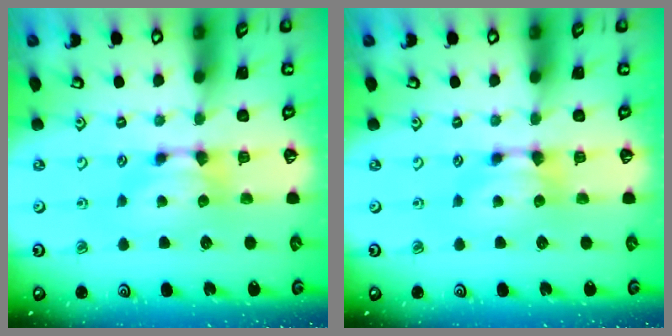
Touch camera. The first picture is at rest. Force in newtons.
{"total": 0.0}